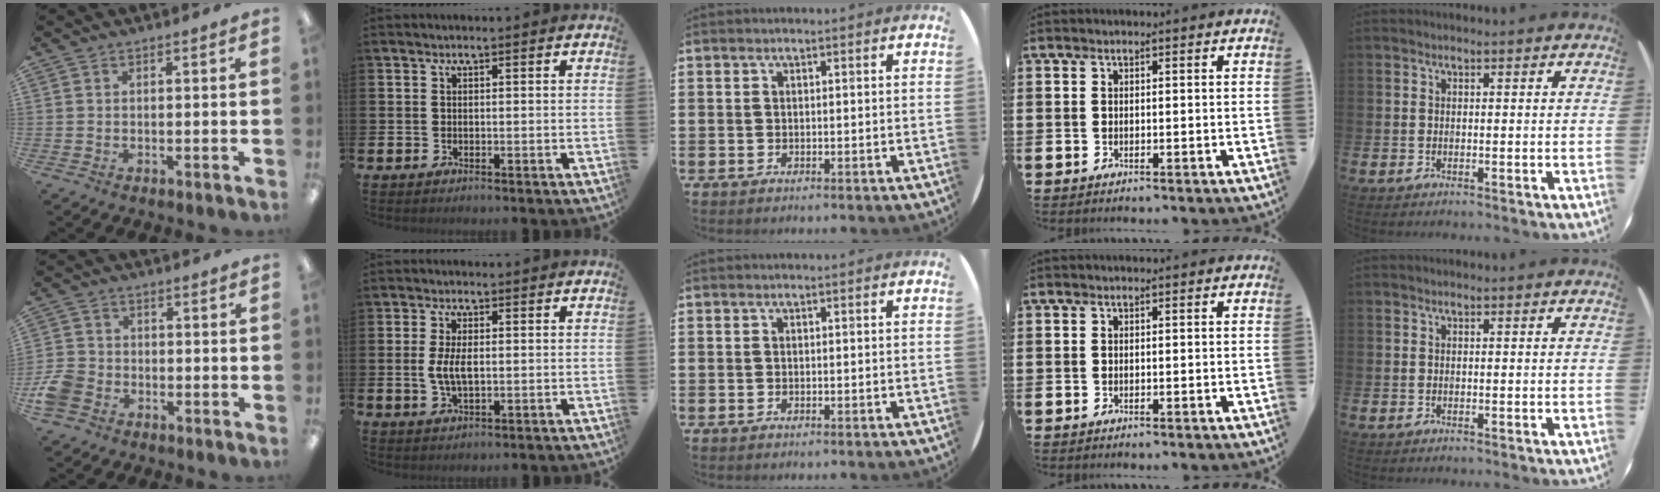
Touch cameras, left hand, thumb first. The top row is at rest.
{"thumb": {"total": 6.5, "force": [-3.1, 4.9, 2.9], "torque": [-0.061, 0.020, -0.055]}, "index": {"total": 4.0, "force": [0.2, 1.8, 3.6], "torque": [-0.069, 0.001, -0.003]}}